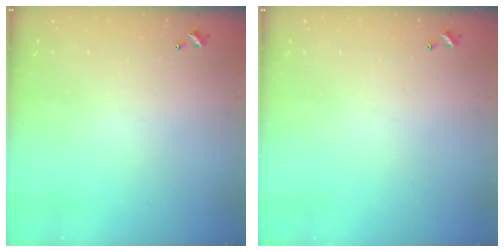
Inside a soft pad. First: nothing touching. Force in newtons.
{"total": 0.0}